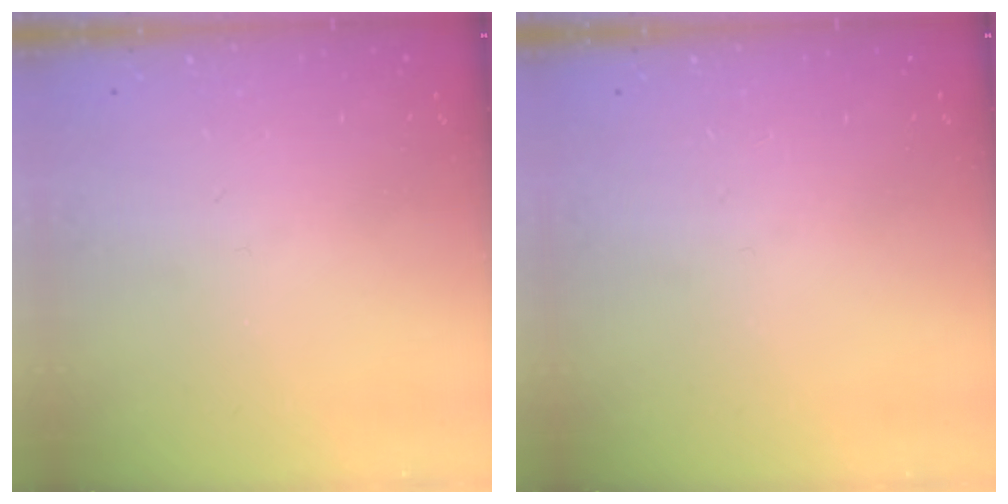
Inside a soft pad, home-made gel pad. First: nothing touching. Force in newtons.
{"total": 0.0}